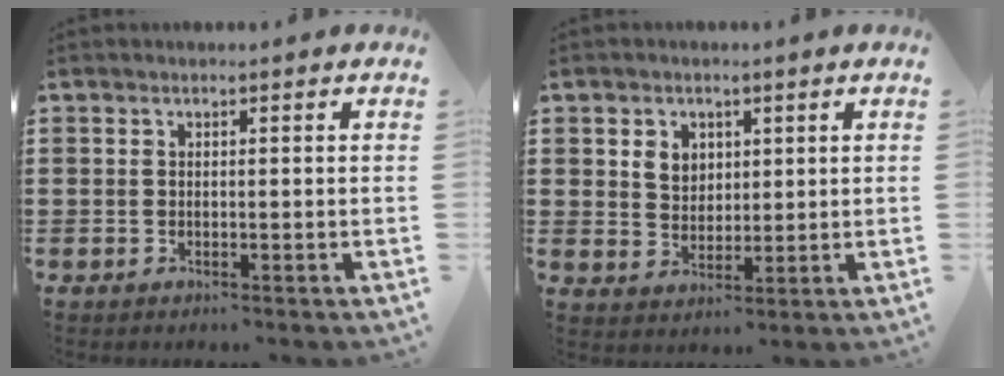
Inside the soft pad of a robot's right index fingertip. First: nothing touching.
{"total": 3.6, "force": [1.7, 3.0, 1.0], "torque": [-0.025, 0.008, 0.029]}